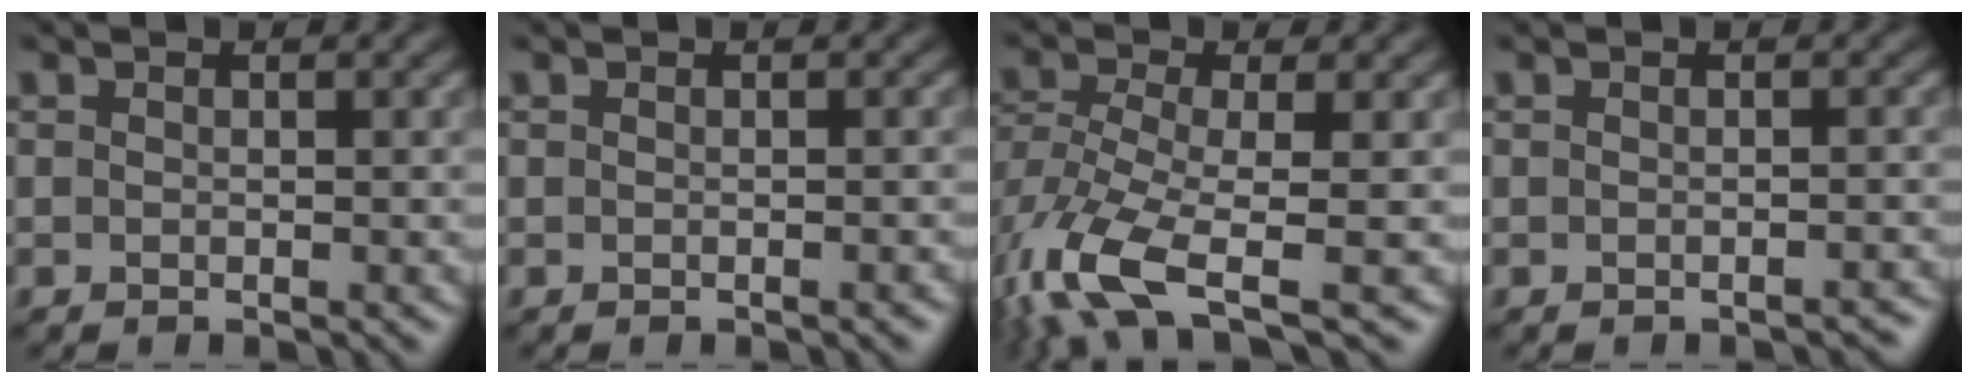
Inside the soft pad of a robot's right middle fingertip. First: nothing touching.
{"total": 0.9, "force": [-0.6, 0.2, 0.6], "torque": [-0.001, 0.000, -0.005]}
{"total": 8.5, "force": [-4.3, 3.2, 6.7], "torque": [-0.152, -0.008, -0.087]}
{"total": 1.8, "force": [-1.7, 0.3, 0.5], "torque": [0.003, 0.005, -0.016]}